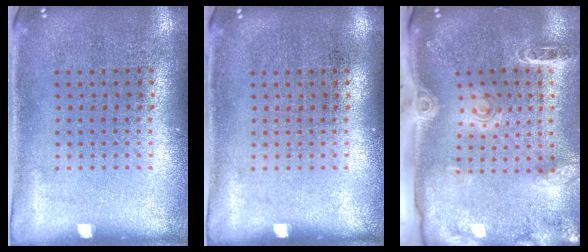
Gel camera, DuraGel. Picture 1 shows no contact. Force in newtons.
{"total": 0.0}
{"total": 2.0, "press": 1.8, "slide": 0.8}